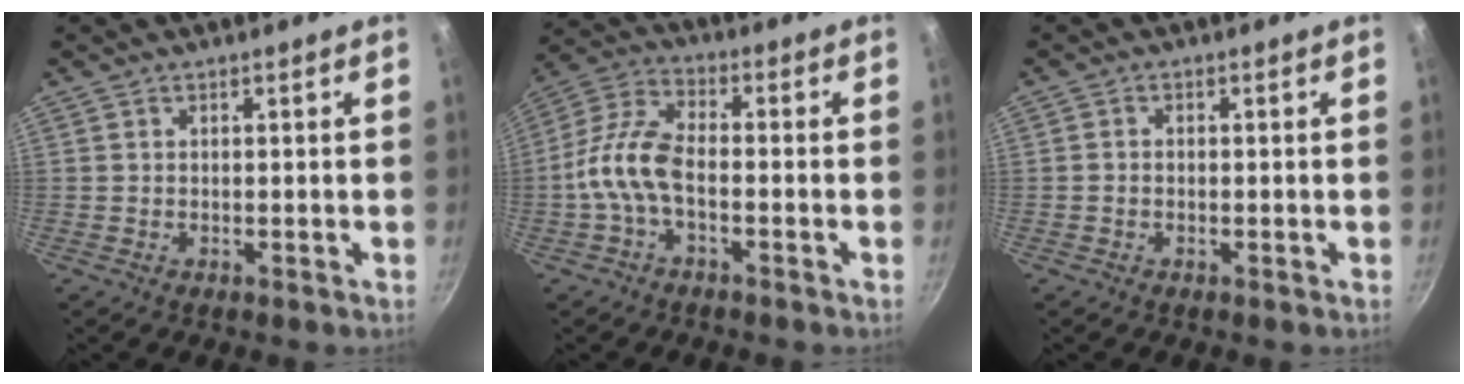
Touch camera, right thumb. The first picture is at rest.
{"total": 9.3, "force": [-2.8, 4.5, 7.7], "torque": [-0.162, 0.033, -0.072]}
{"total": 0.9, "force": [-0.3, 0.7, 0.5], "torque": [-0.010, 0.004, -0.007]}